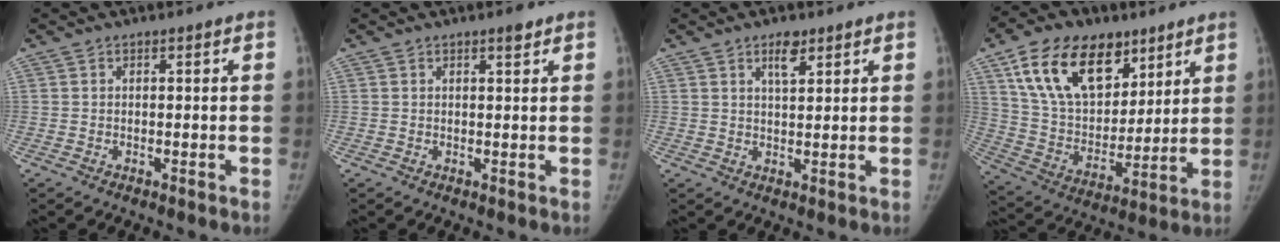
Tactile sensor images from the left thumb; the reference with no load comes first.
{"total": 1.5, "force": [1.1, 0.4, 1.0], "torque": [-0.012, -0.006, 0.016]}
{"total": 3.5, "force": [2.2, 1.4, 2.3], "torque": [-0.027, -0.013, 0.038]}
{"total": 21.7, "force": [11.7, 13.2, 12.6], "torque": [-0.188, -0.032, 0.212]}